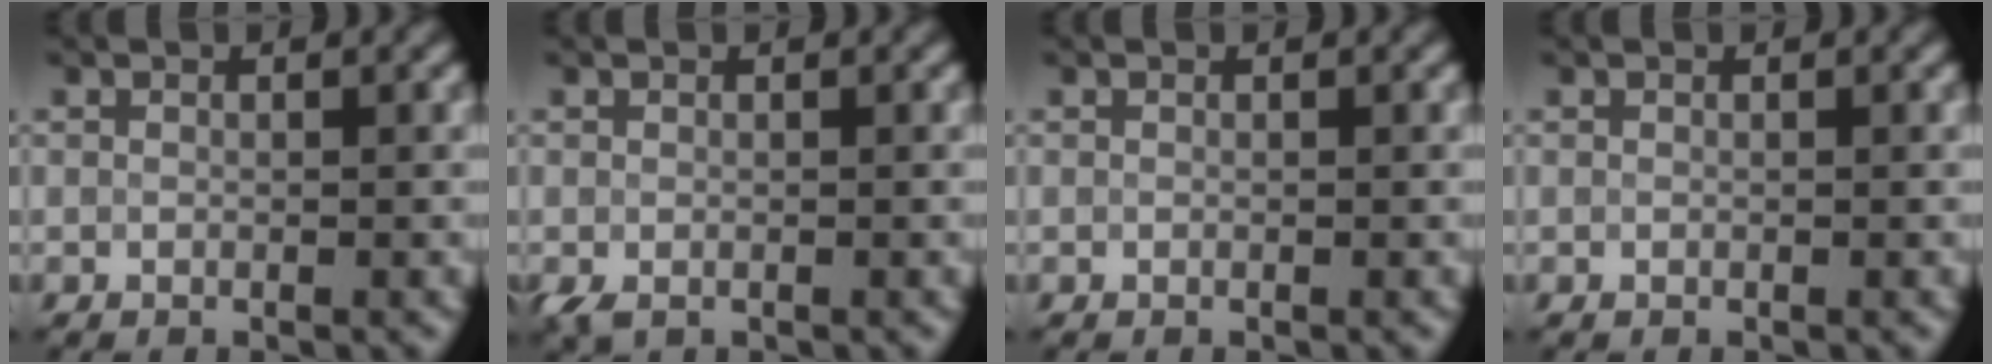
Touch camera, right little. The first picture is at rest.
{"total": 2.0, "force": [-1.1, 1.0, 1.2], "torque": [-0.024, -0.005, -0.024]}
{"total": 0.0}
{"total": 0.0}